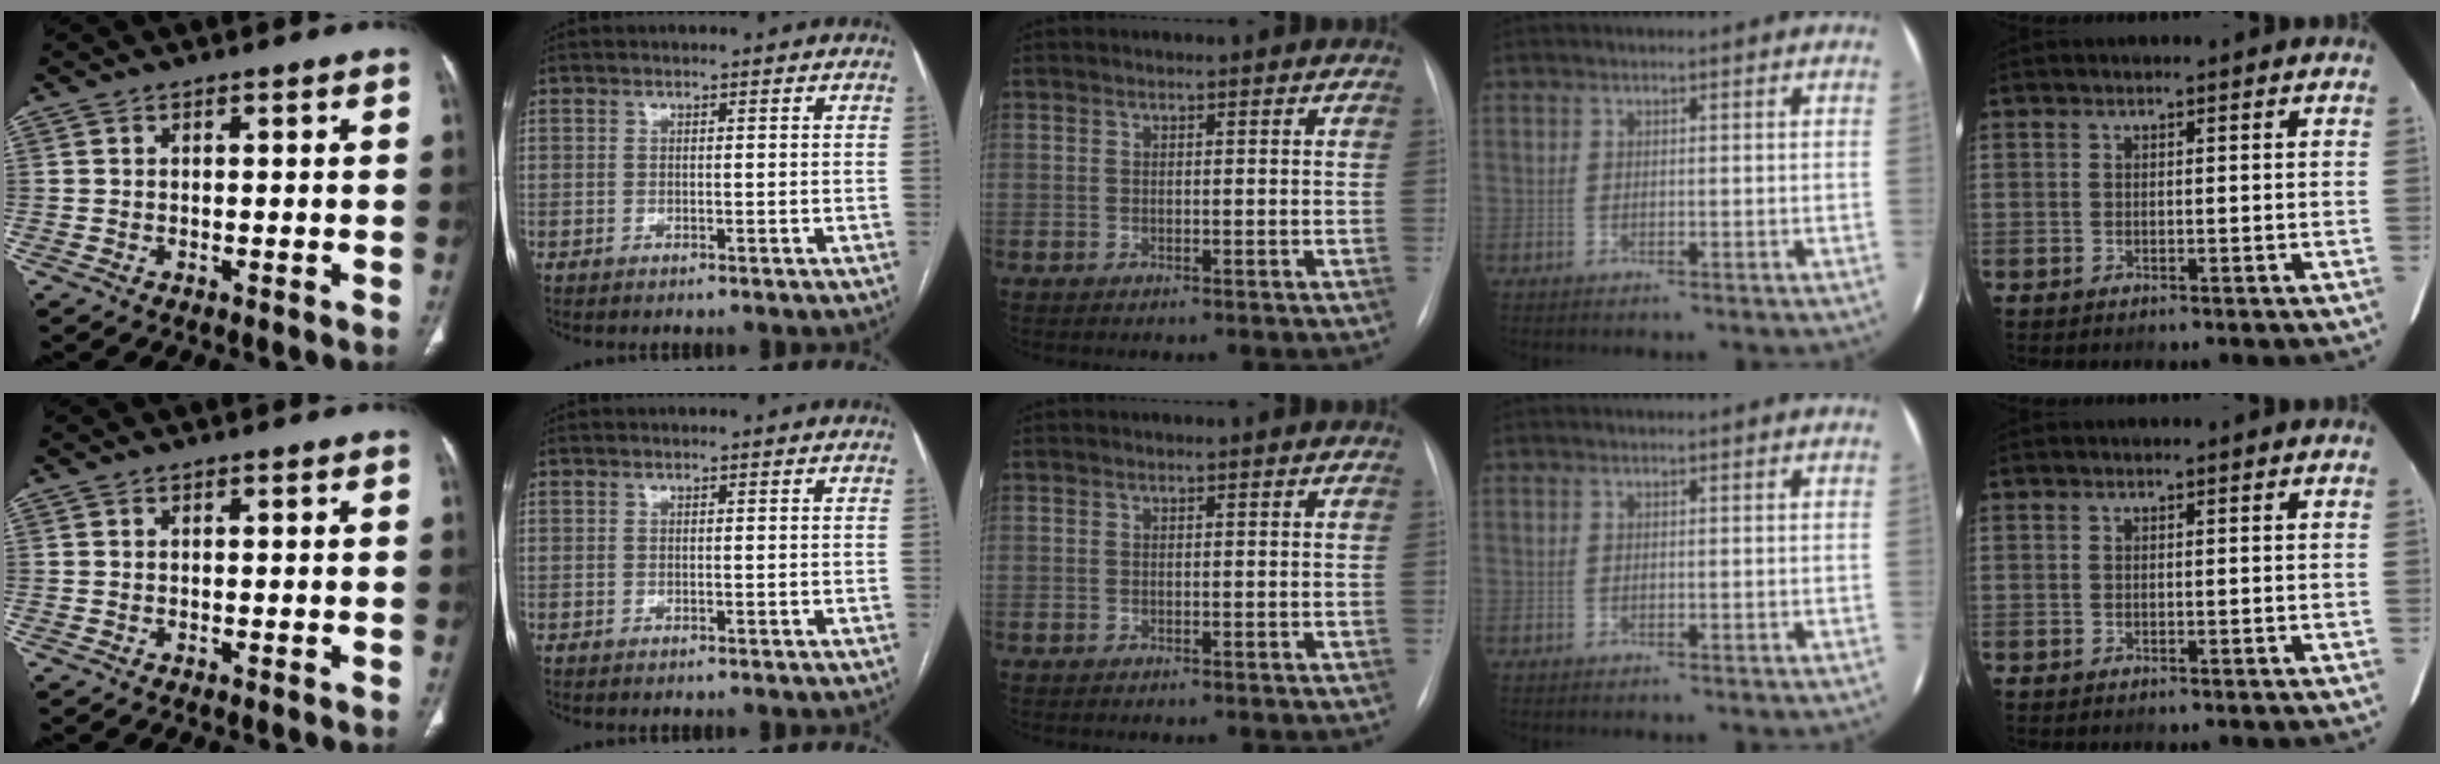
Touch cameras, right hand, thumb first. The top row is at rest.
{}